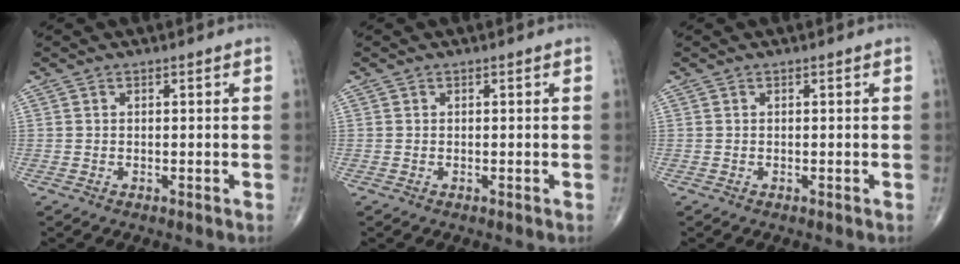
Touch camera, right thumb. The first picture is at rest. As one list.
[{"total": 0.0}, {"total": 0.0}]